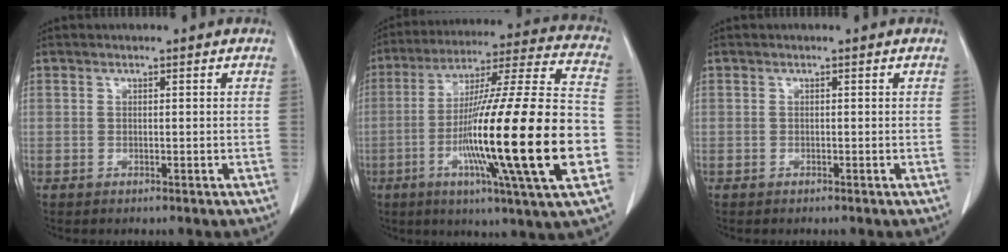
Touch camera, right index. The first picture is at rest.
{"total": 27.9, "force": [-6.6, 0.5, 27.1], "torque": [-0.429, -0.027, -0.123]}
{"total": 0.0}